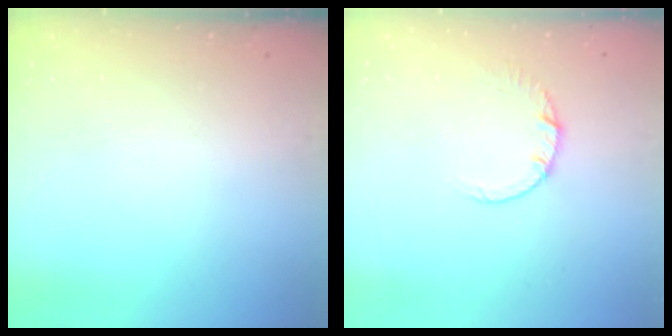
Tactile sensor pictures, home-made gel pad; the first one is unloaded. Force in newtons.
{"total": 2.7, "press": 2.7, "slide": 0.4}